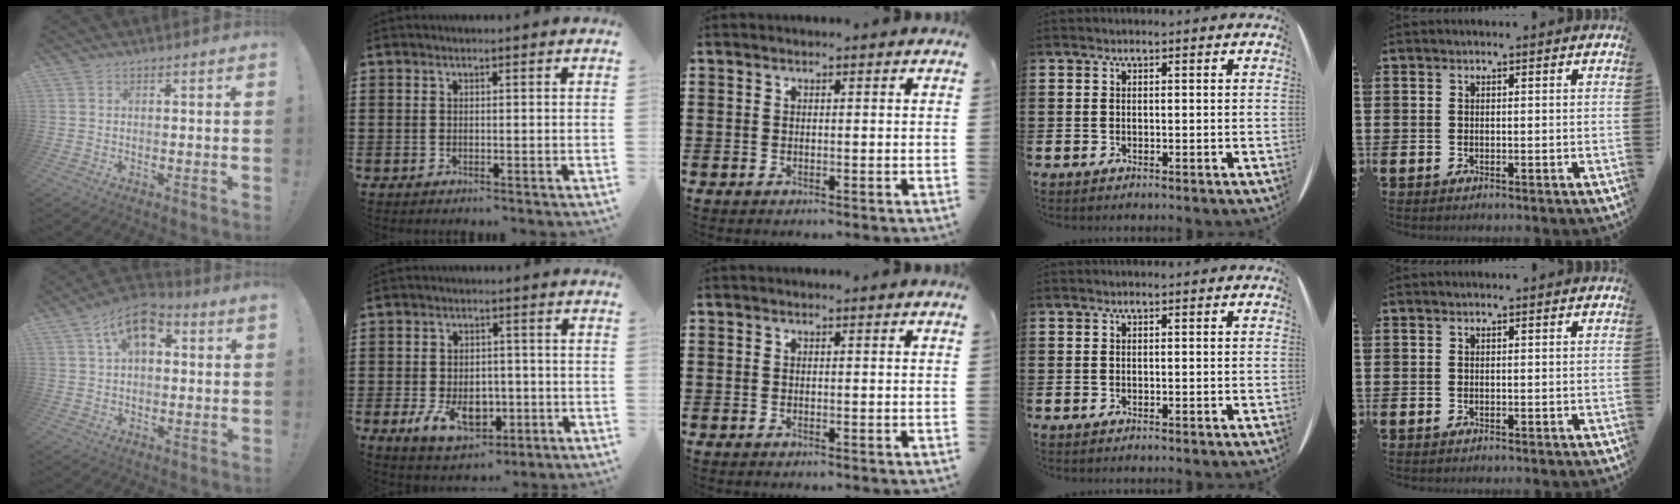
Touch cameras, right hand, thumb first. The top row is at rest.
{"thumb": {"total": 10.3, "force": [4.2, 6.1, 7.2], "torque": [-0.118, 0.001, 0.077]}, "index": {"total": 6.9, "force": [-2.2, 4.4, 4.8], "torque": [-0.085, -0.002, -0.044]}}